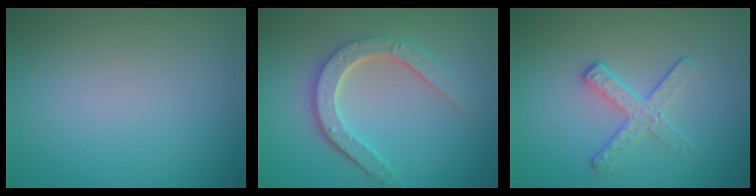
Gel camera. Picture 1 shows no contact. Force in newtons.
{"total": 4.7, "press": 3.6, "slide": 3.0}
{"total": 2.4, "press": 1.7, "slide": 1.7}